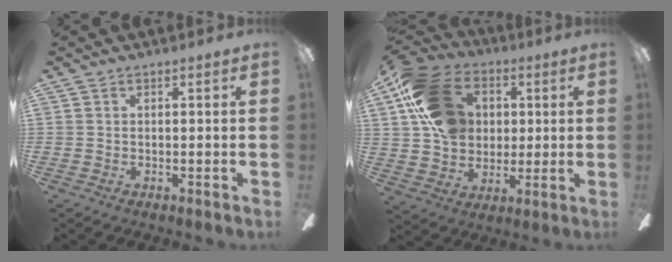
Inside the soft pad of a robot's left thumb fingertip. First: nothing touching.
{"total": 19.6, "force": [5.5, 15.4, 10.7], "torque": [-0.187, 0.004, 0.113]}